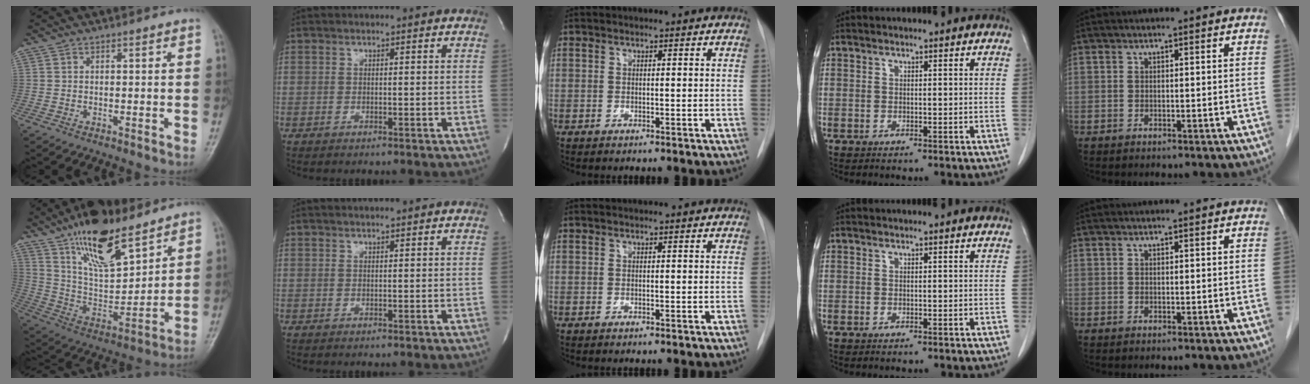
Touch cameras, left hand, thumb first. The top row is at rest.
{"thumb": {"total": 18.4, "force": [12.8, 6.6, 11.5], "torque": [-0.165, -0.064, 0.239]}, "index": {"total": 1.6, "force": [1.5, -0.1, 0.6], "torque": [-0.009, 0.010, 0.024]}}